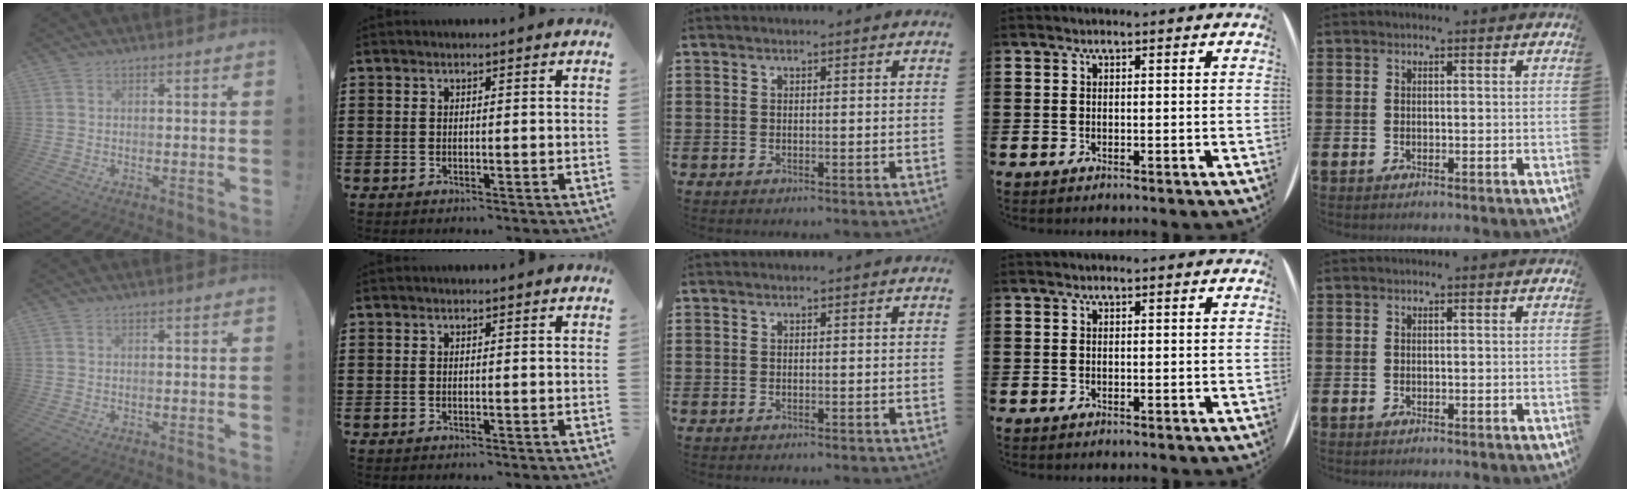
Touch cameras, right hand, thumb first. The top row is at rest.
{}